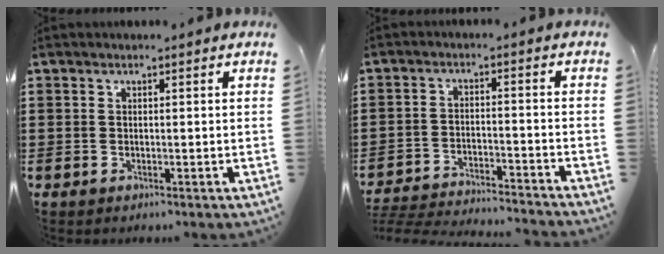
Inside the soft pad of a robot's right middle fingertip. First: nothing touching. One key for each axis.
{"total": 4.4, "fx": -4.3, "fy": 0.0, "fz": 0.6, "tx": -0.021, "ty": -0.003, "tz": -0.092}